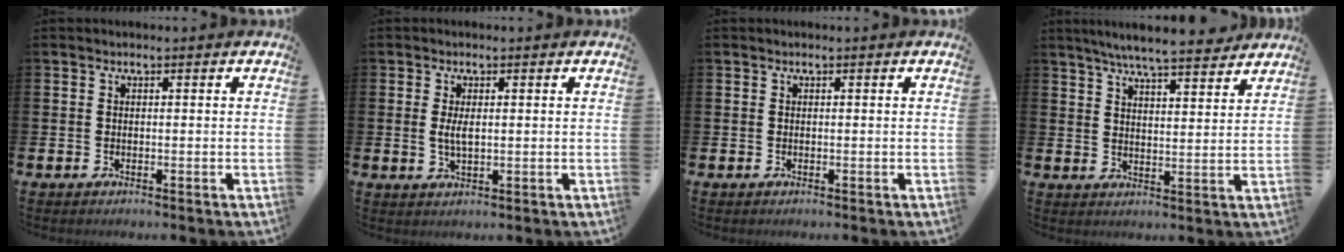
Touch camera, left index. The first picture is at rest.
{"total": 2.6, "force": [0.4, 1.0, 2.4], "torque": [-0.044, 0.002, 0.005]}
{"total": 0.0}
{"total": 6.7, "force": [6.4, 0.2, 2.1], "torque": [-0.042, -0.038, 0.109]}